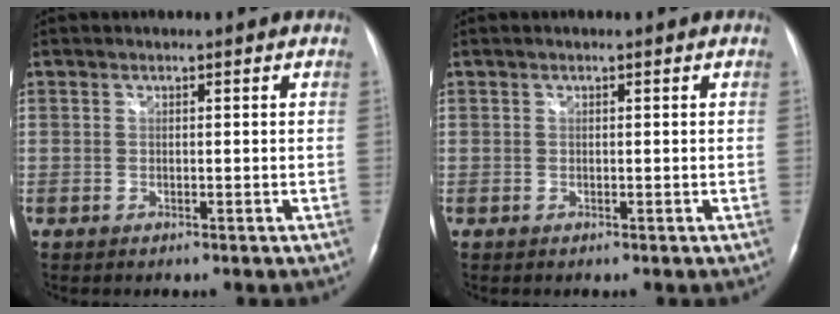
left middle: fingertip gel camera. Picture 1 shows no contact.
{"total": 0.0}